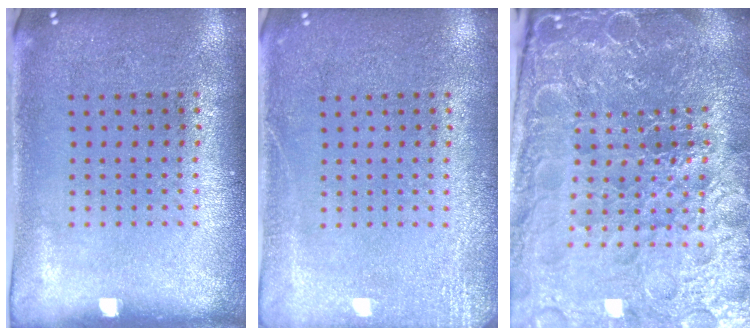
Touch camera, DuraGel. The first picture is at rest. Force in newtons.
{"total": 2.5, "press": 2.4, "slide": 0.3}
{"total": 5.6, "press": 5.2, "slide": 2.1}